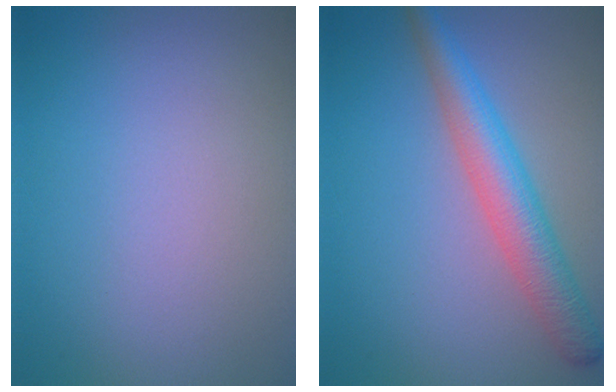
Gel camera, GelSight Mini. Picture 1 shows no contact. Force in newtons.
{"total": 4.9, "press": 4.9, "slide": 0.2}